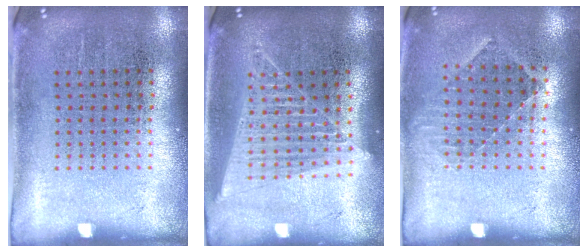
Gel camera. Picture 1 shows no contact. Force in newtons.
{"total": 1.5, "press": 1.4, "slide": 0.6}
{"total": 0.8, "press": 0.8, "slide": 0.2}